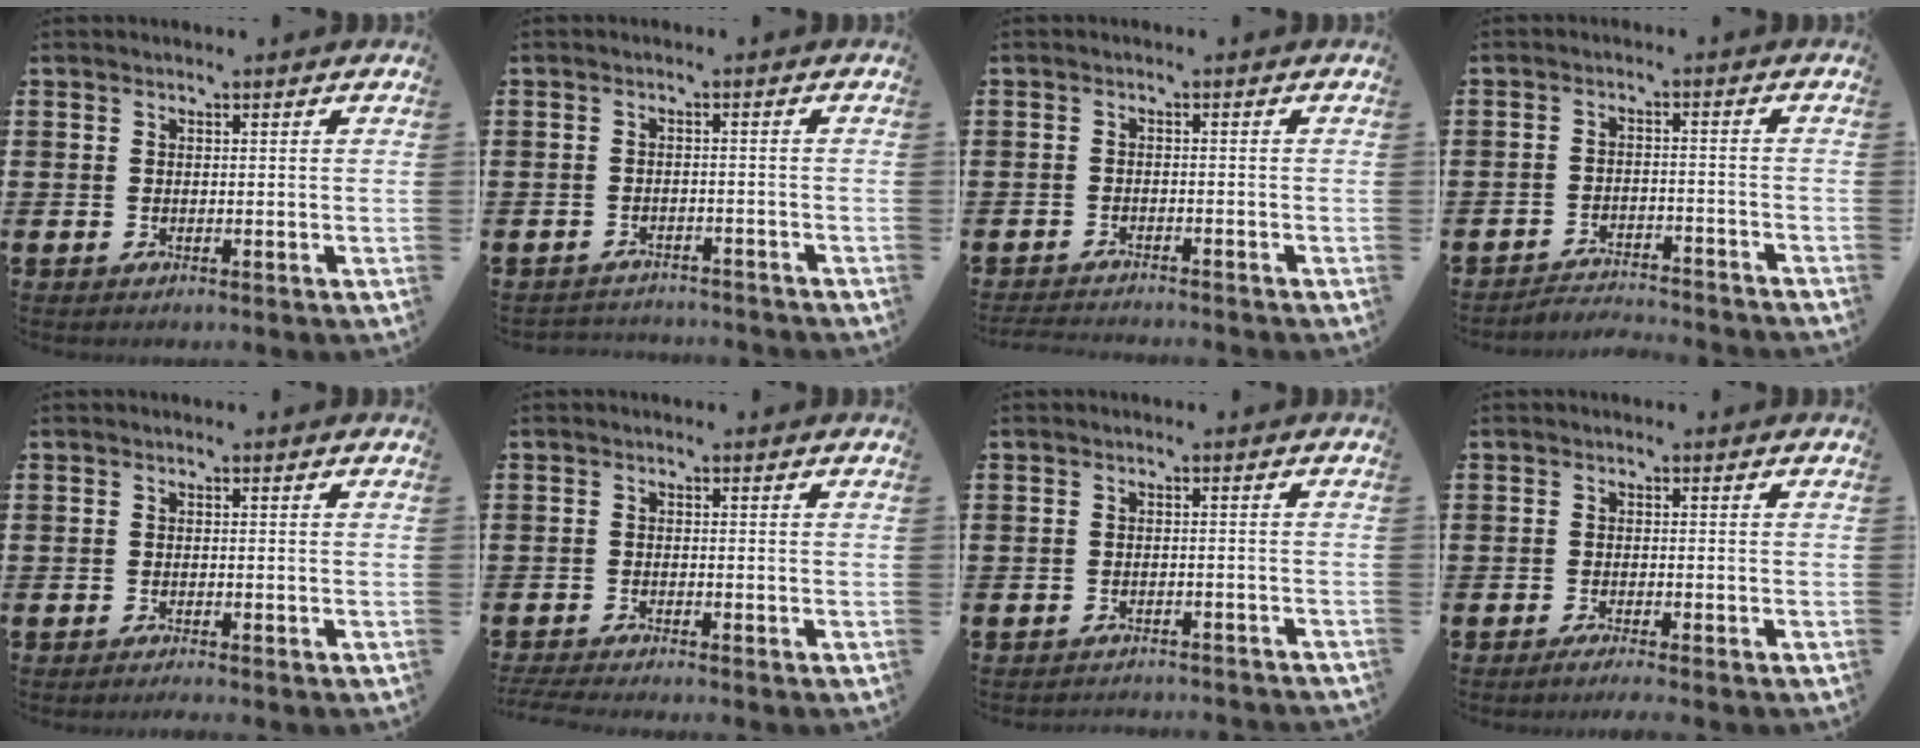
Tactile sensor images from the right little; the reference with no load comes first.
{"total": 1.8, "force": [-1.8, 0.0, -0.3], "torque": [-0.002, 0.004, -0.041]}
{"total": 1.5, "force": [-1.5, -0.1, 0.2], "torque": [-0.003, 0.001, -0.030]}
{"total": 2.9, "force": [-2.9, 0.0, -0.1], "torque": [-0.004, 0.003, -0.063]}
{"total": 0.6, "force": [-0.5, 0.0, 0.2], "torque": [-0.005, -0.003, -0.010]}
{"total": 1.4, "force": [-1.3, -0.1, 0.6], "torque": [-0.009, 0.001, -0.025]}
{"total": 1.4, "force": [-1.4, -0.1, -0.1], "torque": [0.000, 0.005, -0.030]}
{"total": 1.2, "force": [-0.9, -0.1, 0.8], "torque": [-0.010, -0.001, -0.017]}